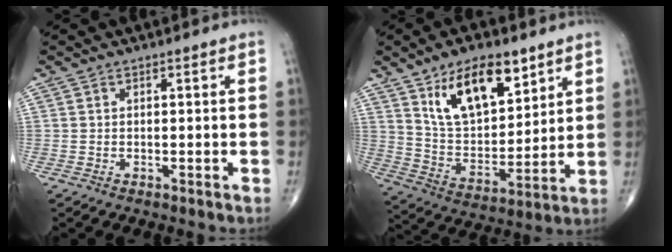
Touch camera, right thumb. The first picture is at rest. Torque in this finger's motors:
{"motor_torque": [0.47, 3.42, 0.54, 0.59, 0.13]}